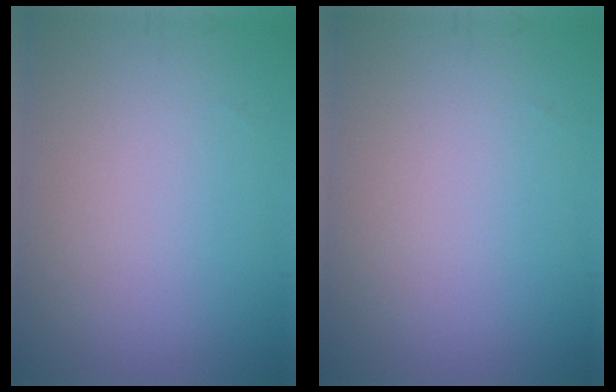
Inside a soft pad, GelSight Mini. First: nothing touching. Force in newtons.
{"total": 0.0}